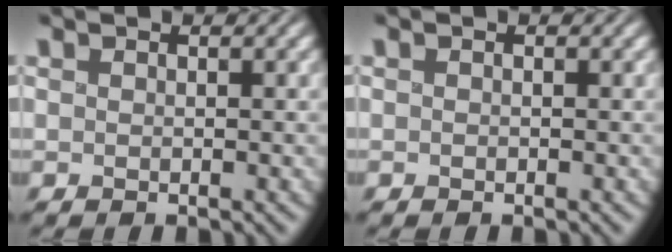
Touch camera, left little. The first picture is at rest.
{"total": 0.0}